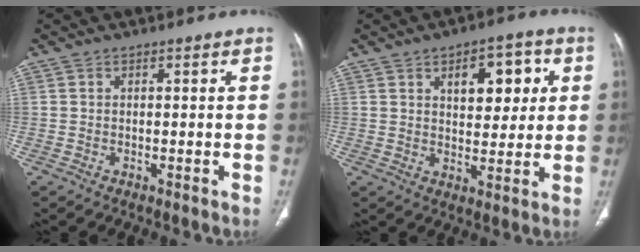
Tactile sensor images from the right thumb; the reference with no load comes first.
{"total": 10.0, "force": [3.5, 5.5, 7.6], "torque": [-0.063, -0.009, 0.048]}